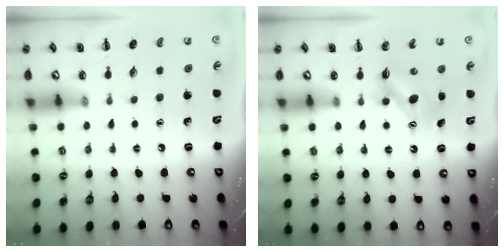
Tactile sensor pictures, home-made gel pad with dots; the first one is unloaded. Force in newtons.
{"total": 5.0, "press": 5.0, "slide": 0.7}